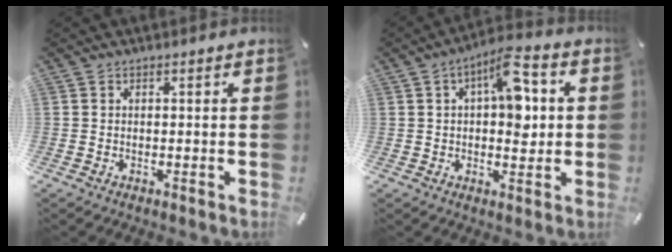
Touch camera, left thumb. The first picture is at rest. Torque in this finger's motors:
{"motor_torque": [0.27, 0.20, 0.56, 0.36, 0.10]}